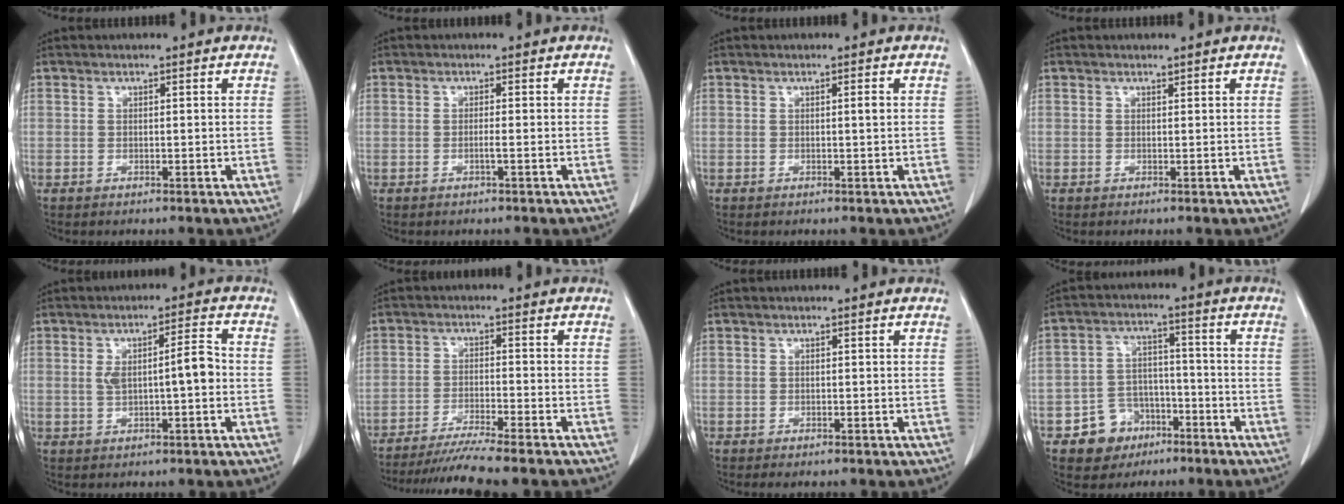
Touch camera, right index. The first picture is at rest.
{"total": 1.0, "force": [-0.4, -0.2, 0.9], "torque": [-0.017, 0.000, -0.008]}
{"total": 0.7, "force": [0.1, -0.1, 0.7], "torque": [-0.010, 0.000, 0.002]}
{"total": 0.0}
{"total": 5.7, "force": [-0.2, 1.1, 5.6], "torque": [-0.098, 0.018, 0.001]}
{"total": 9.9, "force": [-8.6, -1.2, 4.6], "torque": [-0.058, -0.026, -0.137]}
{"total": 0.8, "force": [-0.6, 0.3, 0.4], "torque": [-0.006, -0.001, -0.005]}
{"total": 7.5, "force": [-4.2, 6.0, 1.7], "torque": [-0.028, 0.016, -0.061]}